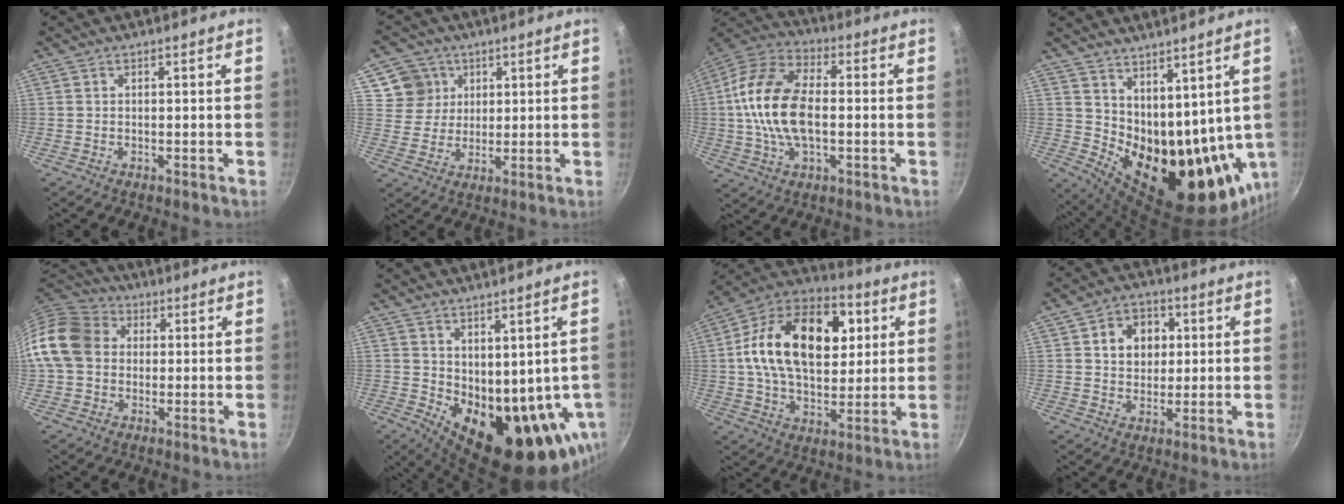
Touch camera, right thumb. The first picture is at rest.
{"total": 7.9, "force": [3.3, 7.1, 1.3], "torque": [0.015, -0.004, 0.058]}
{"total": 17.2, "force": [-0.6, 9.8, 14.1], "torque": [-0.263, 0.032, -0.025]}
{"total": 17.5, "force": [6.6, 9.8, 13.0], "torque": [-0.168, -0.037, 0.144]}
{"total": 14.0, "force": [1.3, 11.4, 7.9], "torque": [-0.129, 0.028, 0.007]}
{"total": 17.7, "force": [-0.5, 10.0, 14.6], "torque": [-0.174, -0.029, 0.025]}
{"total": 24.5, "force": [5.3, 15.4, 18.3], "torque": [-0.280, 0.014, 0.072]}
{"total": 8.8, "force": [2.2, 7.1, 4.7], "torque": [-0.044, 0.003, 0.030]}